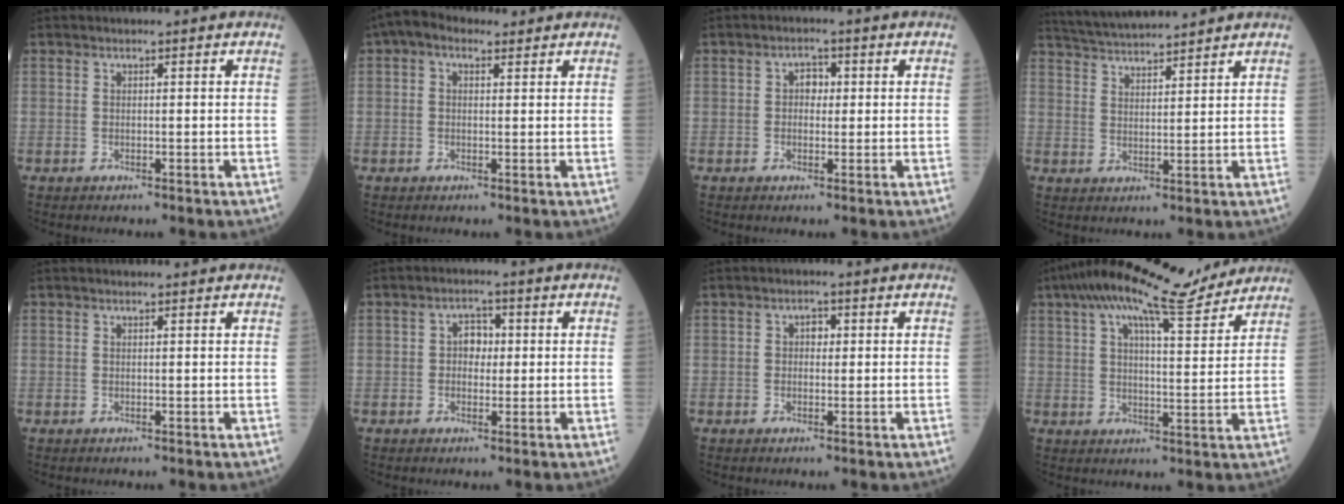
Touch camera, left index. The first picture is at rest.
{"total": 4.1, "force": [2.3, 2.4, 2.4], "torque": [-0.052, 0.034, 0.040]}
{"total": 2.3, "force": [0.3, 1.6, 1.7], "torque": [-0.025, 0.011, 0.002]}
{"total": 9.7, "force": [9.2, 0.0, 3.1], "torque": [-0.065, 0.027, 0.155]}
{"total": 1.3, "force": [1.2, 0.0, 0.5], "torque": [-0.009, 0.008, 0.016]}
{"total": 3.1, "force": [0.3, 2.2, 2.2], "torque": [-0.033, 0.013, 0.003]}
{"total": 1.7, "force": [0.3, 1.2, 1.2], "torque": [-0.018, 0.008, 0.003]}
{"total": 15.0, "force": [12.5, 1.9, 8.0], "torque": [-0.144, 0.027, 0.186]}